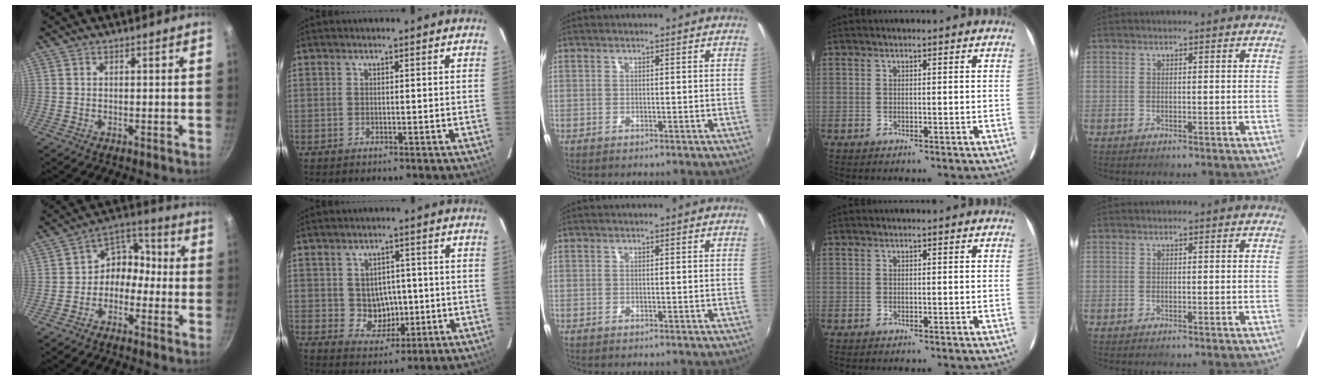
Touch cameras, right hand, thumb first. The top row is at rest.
{"thumb": {"total": 7.9, "force": [-2.3, 6.3, 4.1], "torque": [-0.023, 0.051, -0.060]}, "index": {"total": 5.8, "force": [0.0, 5.4, 2.0], "torque": [-0.040, 0.009, 0.016]}}